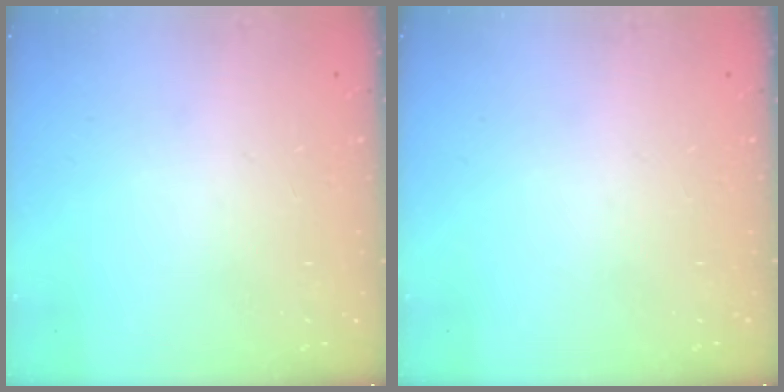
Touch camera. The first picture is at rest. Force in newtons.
{"total": 0.0}